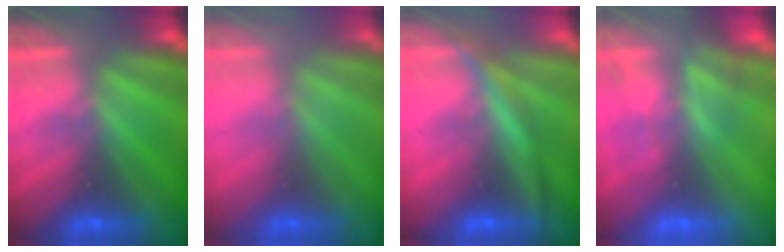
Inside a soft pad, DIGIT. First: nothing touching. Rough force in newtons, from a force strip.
{"total": 2.9}
{"total": 3.3}
{"total": 3.0}